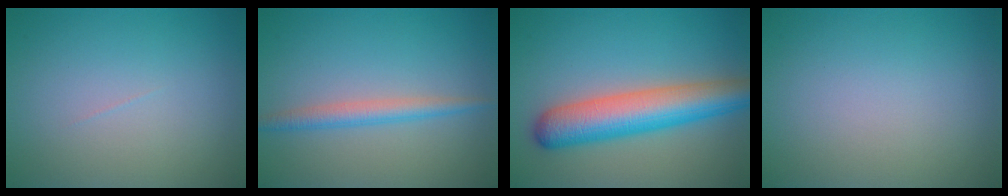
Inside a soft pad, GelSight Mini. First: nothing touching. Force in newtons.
{"total": 2.3, "press": 2.3, "slide": 0.1}
{"total": 7.5, "press": 7.5, "slide": 0.3}
{"total": 0.0}